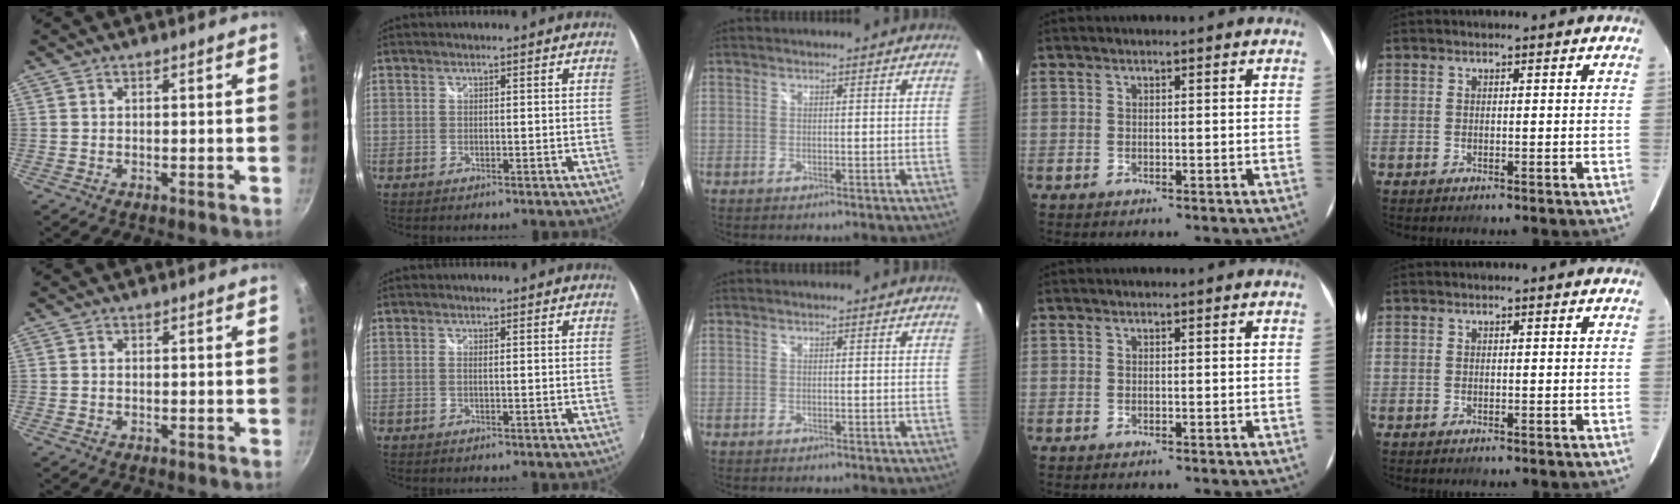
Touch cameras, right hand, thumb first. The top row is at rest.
{"thumb": {"total": 0.7, "force": [-0.1, 0.6, 0.4], "torque": [-0.007, 0.004, -0.002]}, "index": {"total": 0.7, "force": [-0.1, -0.1, 0.7], "torque": [-0.014, 0.000, -0.003]}}